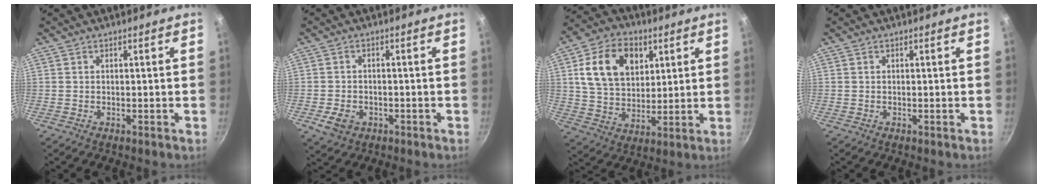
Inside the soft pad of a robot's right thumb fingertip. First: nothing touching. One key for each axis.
{"total": 4.8, "fx": -1.8, "fy": 3.6, "fz": 2.6, "tx": -0.043, "ty": 0.011, "tz": -0.025}
{"total": 15.6, "fx": 5.1, "fy": 11.2, "fz": 9.6, "tx": -0.142, "ty": -0.006, "tz": 0.086}
{"total": 0.0}